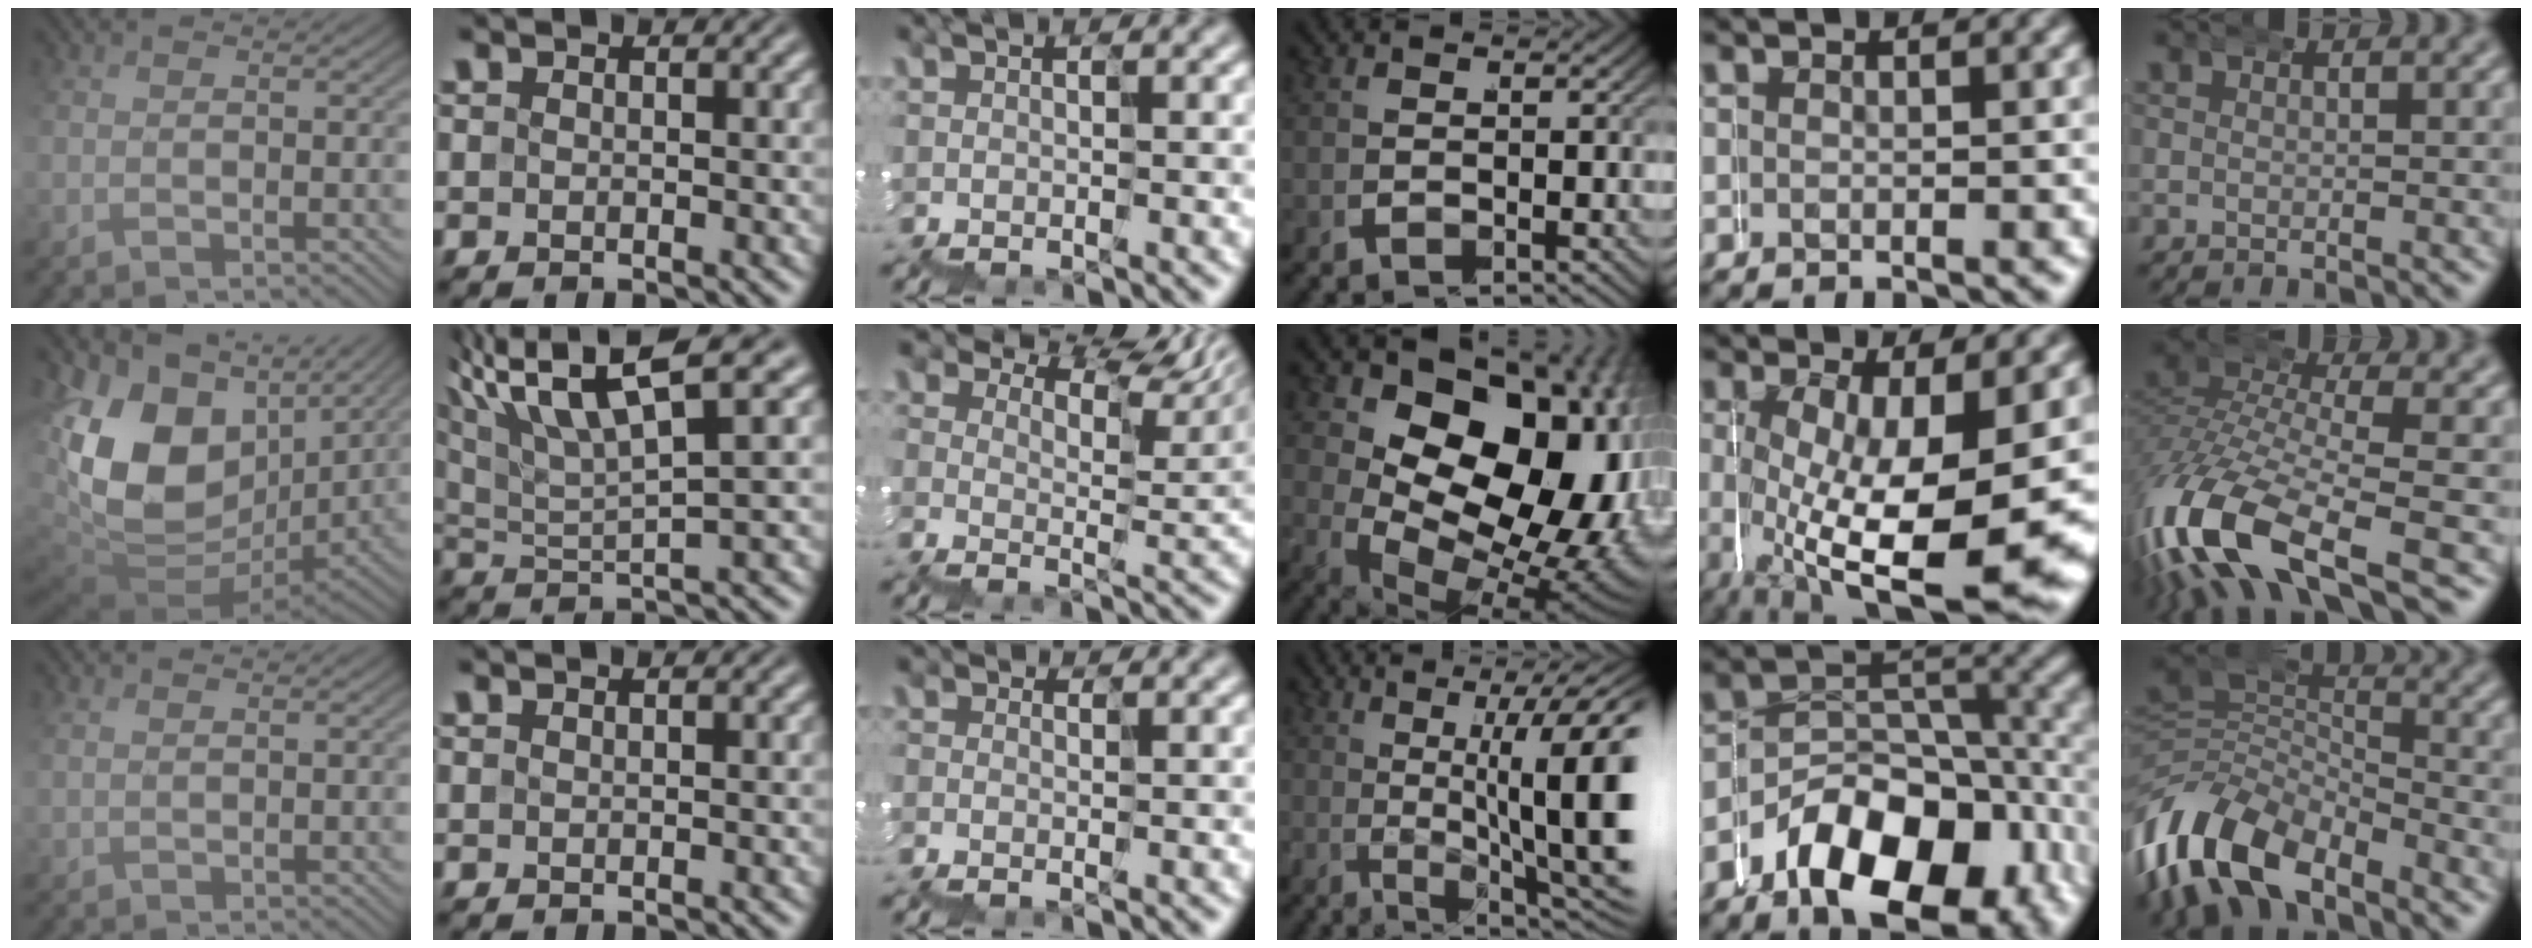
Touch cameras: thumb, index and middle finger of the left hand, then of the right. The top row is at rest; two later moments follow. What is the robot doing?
{"motion": "wrap", "object": "duck tape"}